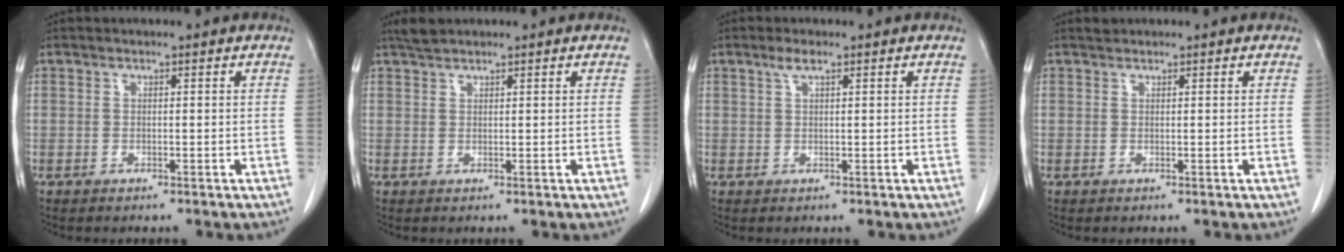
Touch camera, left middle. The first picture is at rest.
{"total": 1.9, "force": [1.8, 0.2, 0.6], "torque": [-0.018, 0.010, 0.038]}
{"total": 1.8, "force": [1.1, 0.3, 1.3], "torque": [-0.030, 0.005, 0.024]}
{"total": 0.6, "force": [0.6, 0.1, 0.0], "torque": [-0.010, 0.005, 0.015]}